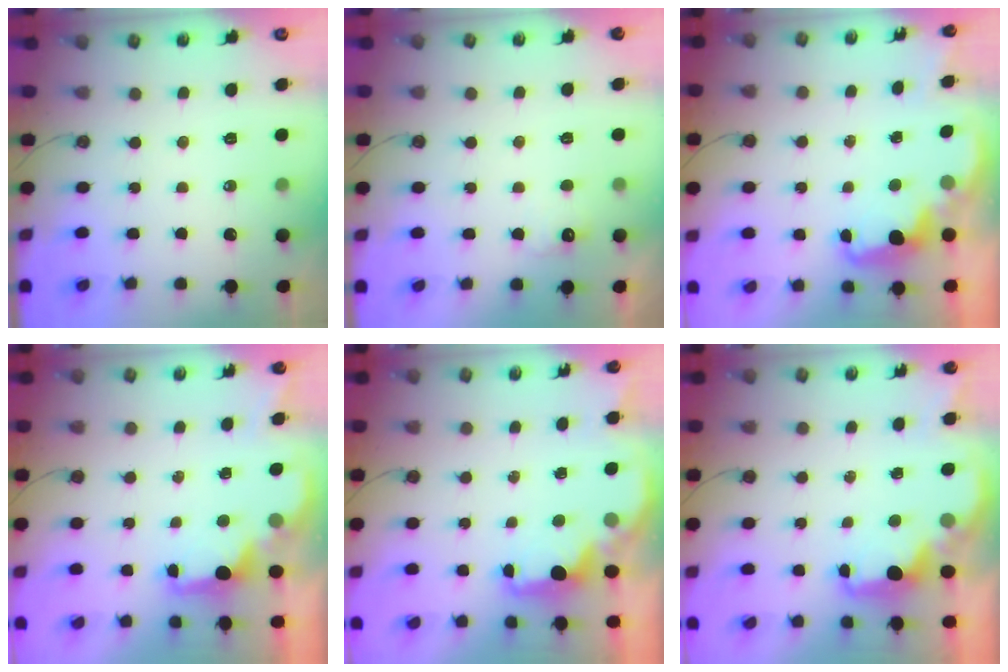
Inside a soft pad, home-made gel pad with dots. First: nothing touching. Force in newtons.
{"total": 4.3, "press": 4.2, "slide": 1.0}
{"total": 2.4, "press": 2.4, "slide": 0.5}
{"total": 2.0, "press": 1.9, "slide": 0.8}
{"total": 2.3, "press": 2.2, "slide": 0.8}
{"total": 2.0, "press": 1.9, "slide": 0.7}